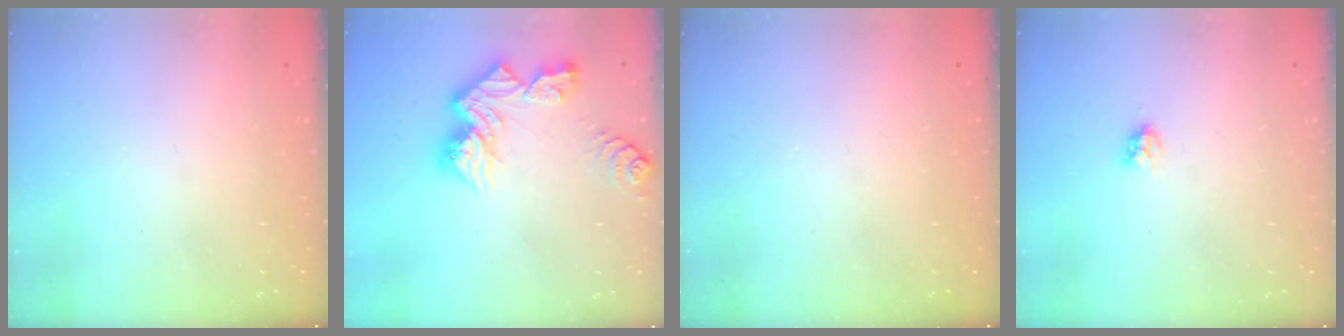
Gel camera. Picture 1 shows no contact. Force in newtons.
{"total": 12.6, "press": 12.6, "slide": 1.3}
{"total": 0.0}
{"total": 4.2, "press": 4.2, "slide": 0.5}